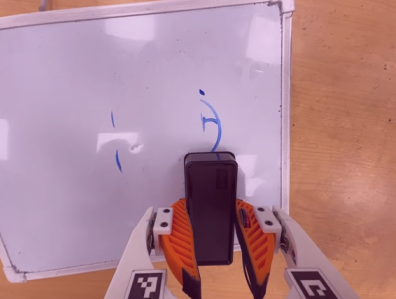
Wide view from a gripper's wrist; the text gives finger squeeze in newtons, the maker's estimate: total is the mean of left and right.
{"total": 8.5, "left": 7.2, "right": 9.8}